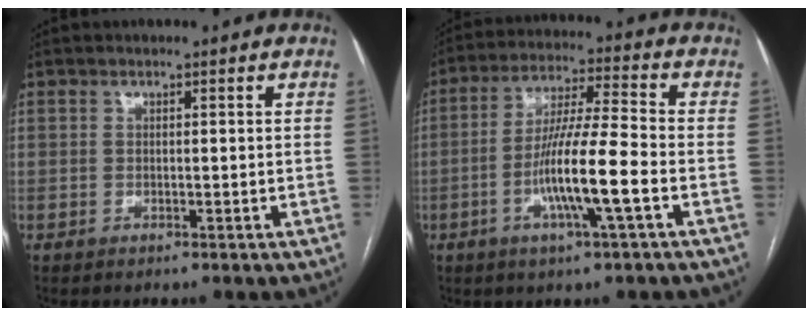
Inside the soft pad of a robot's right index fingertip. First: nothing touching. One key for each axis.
{"total": 11.4, "fx": -3.5, "fy": 0.0, "fz": 10.8, "tx": -0.203, "ty": -0.003, "tz": -0.068}